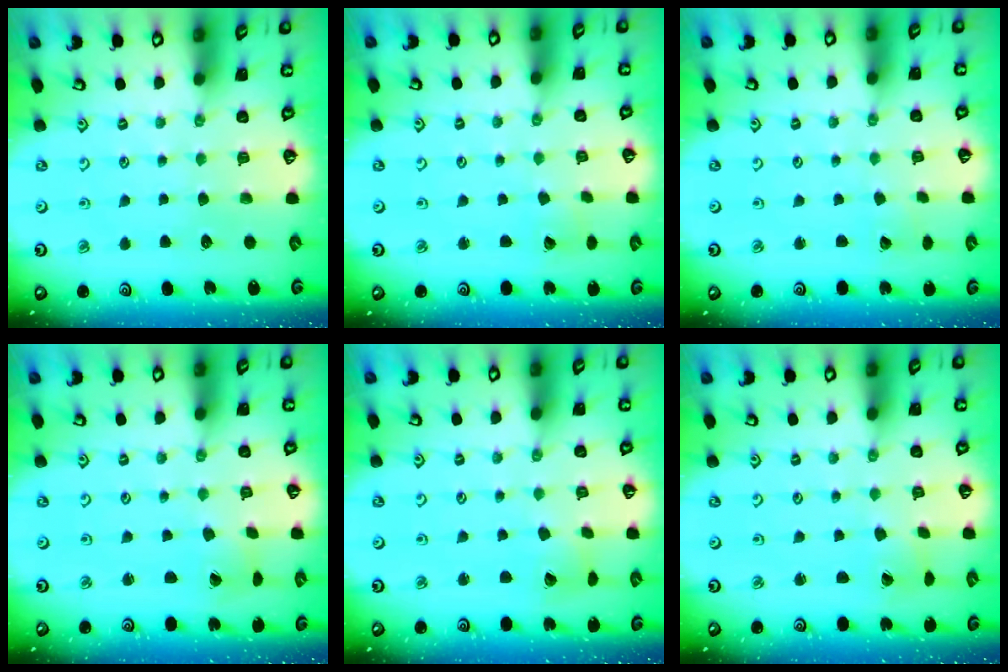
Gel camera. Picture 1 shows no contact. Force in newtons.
{"total": 2.4, "press": 2.4, "slide": 0.2}
{"total": 1.3, "press": 1.3, "slide": 0.1}
{"total": 1.2, "press": 1.2, "slide": 0.2}
{"total": 4.7, "press": 4.7, "slide": 0.6}
{"total": 0.8, "press": 0.8, "slide": 0.1}